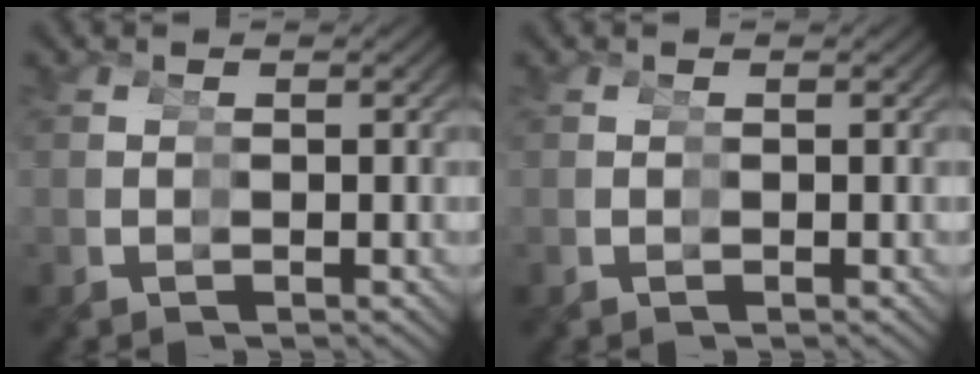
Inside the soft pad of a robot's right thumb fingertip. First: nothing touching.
{"total": 0.0}